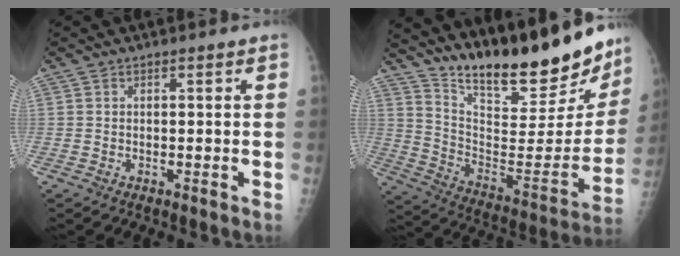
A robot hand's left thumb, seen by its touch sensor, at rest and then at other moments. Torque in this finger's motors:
{"motor_torque": [0.64, 0.34, 0.76, -2.00, 0.18]}